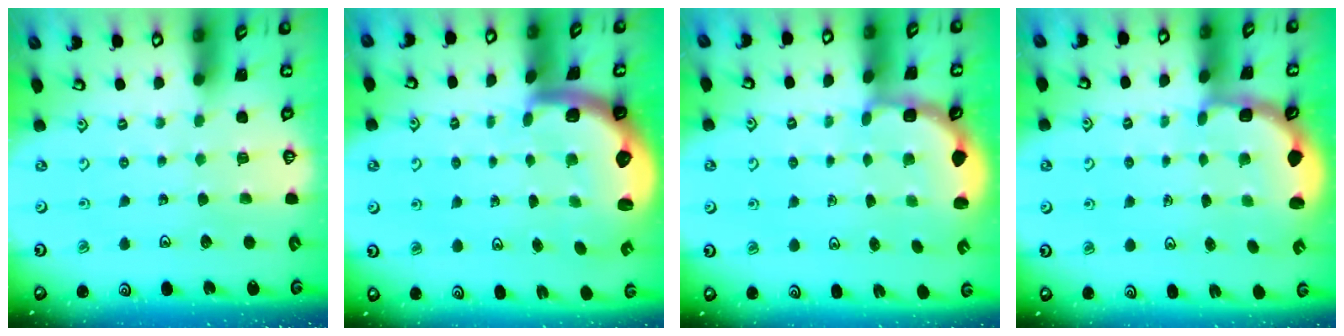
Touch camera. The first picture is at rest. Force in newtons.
{"total": 2.9, "press": 2.6, "slide": 1.4}
{"total": 2.8, "press": 2.5, "slide": 1.4}
{"total": 2.9, "press": 2.0, "slide": 2.1}